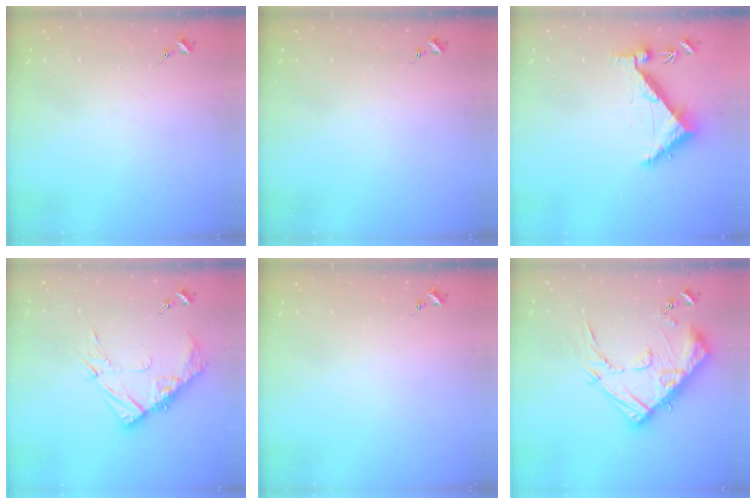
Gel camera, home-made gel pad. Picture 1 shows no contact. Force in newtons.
{"total": 0.0}
{"total": 6.4, "press": 6.4, "slide": 0.7}
{"total": 12.2, "press": 12.1, "slide": 0.9}
{"total": 0.0}
{"total": 19.3, "press": 19.2, "slide": 2.0}